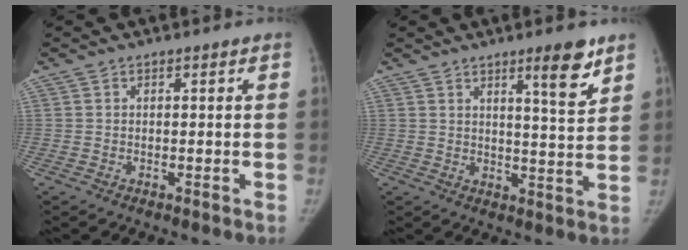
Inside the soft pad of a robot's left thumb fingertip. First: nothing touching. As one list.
[{"total": 7.6, "force": [4.9, 1.1, 5.7], "torque": [-0.074, -0.036, 0.071]}]